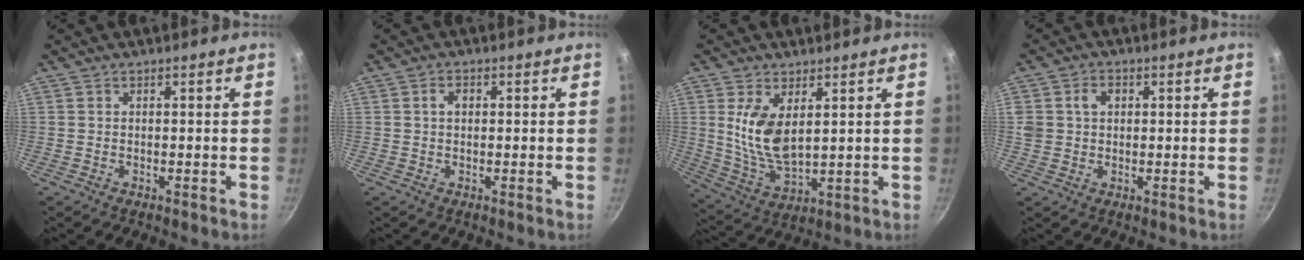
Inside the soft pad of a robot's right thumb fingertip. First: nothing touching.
{"total": 2.2, "force": [0.4, 1.5, 1.5], "torque": [-0.017, 0.005, 0.005]}
{"total": 10.7, "force": [2.8, 5.4, 8.8], "torque": [-0.167, -0.030, 0.066]}
{"total": 4.2, "force": [0.9, 3.4, 2.3], "torque": [-0.022, 0.005, 0.015]}